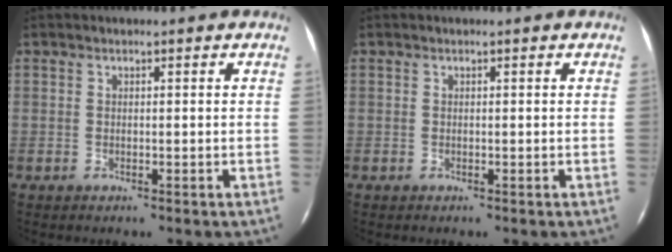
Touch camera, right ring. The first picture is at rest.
{"total": 0.0}